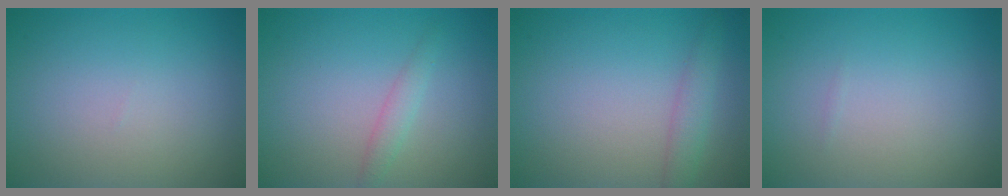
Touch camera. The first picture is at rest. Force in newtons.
{"total": 1.4, "press": 1.4, "slide": 0.1}
{"total": 1.9, "press": 1.9, "slide": 0.1}
{"total": 0.0}